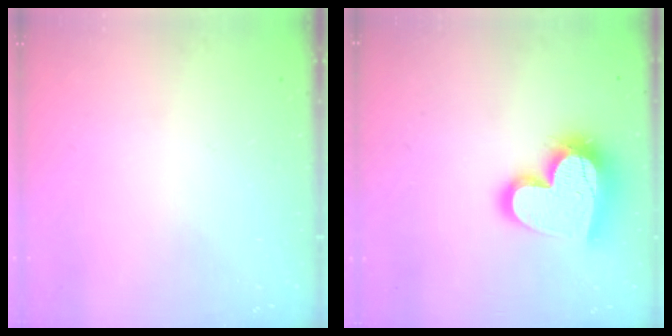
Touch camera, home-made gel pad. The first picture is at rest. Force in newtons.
{"total": 18.7, "press": 18.6, "slide": 1.4}